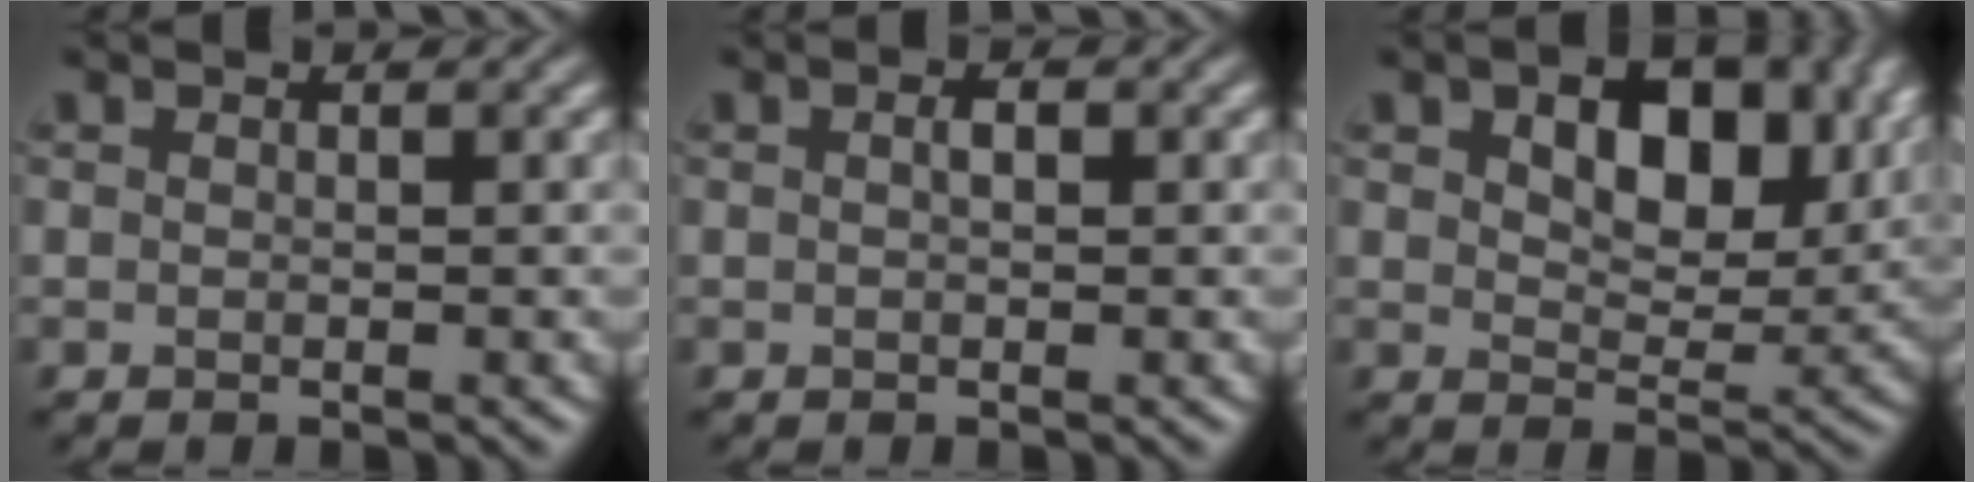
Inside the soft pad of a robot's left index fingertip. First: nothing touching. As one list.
[{"total": 1.0, "force": [0.2, 0.4, 0.9], "torque": [-0.016, 0.002, 0.003]}, {"total": 8.8, "force": [3.4, 5.0, 6.4], "torque": [-0.099, -0.006, 0.056]}]